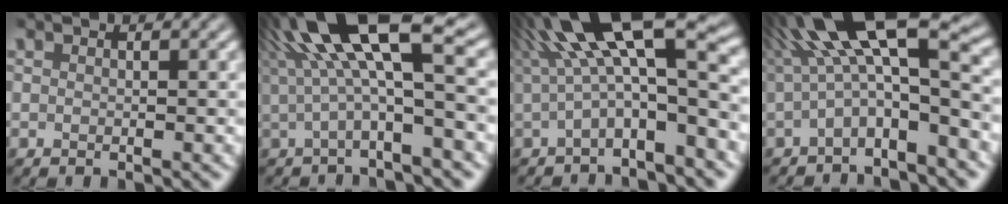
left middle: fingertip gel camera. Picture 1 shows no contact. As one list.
[{"total": 10.7, "force": [3.3, 2.9, 9.7], "torque": [-0.169, 0.018, 0.054]}, {"total": 11.6, "force": [2.4, 3.5, 10.8], "torque": [-0.175, 0.019, 0.034]}, {"total": 10.5, "force": [0.1, 3.1, 10.1], "torque": [-0.170, 0.029, -0.016]}]